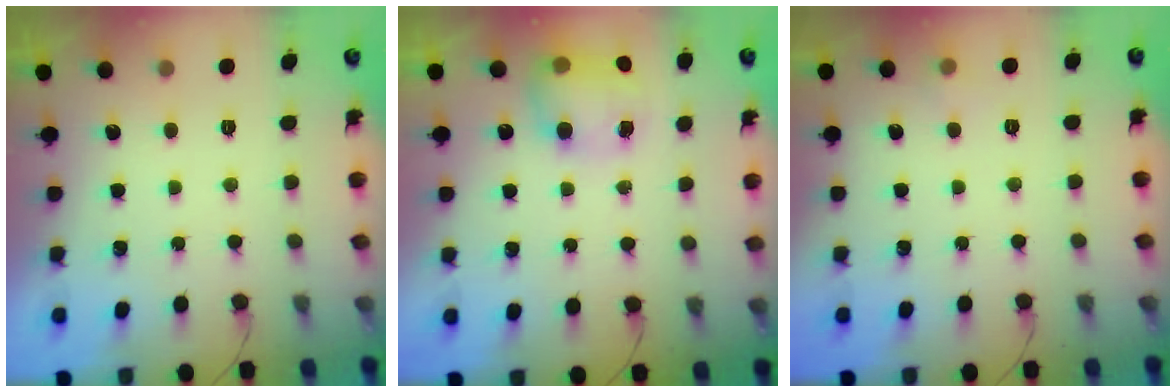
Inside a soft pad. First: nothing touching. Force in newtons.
{"total": 8.3, "press": 8.2, "slide": 1.0}
{"total": 7.5, "press": 3.4, "slide": 6.7}